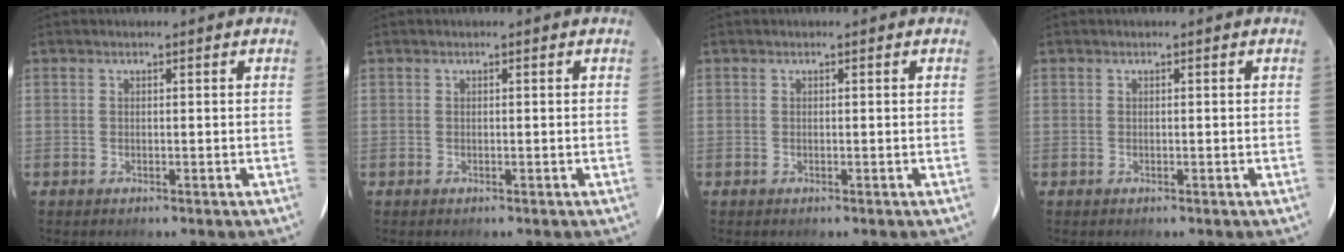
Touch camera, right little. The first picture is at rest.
{"total": 0.0}
{"total": 0.0}
{"total": 0.0}